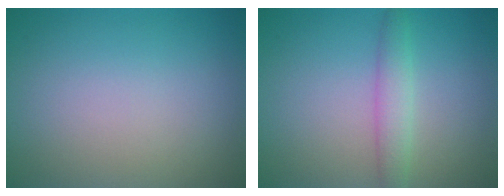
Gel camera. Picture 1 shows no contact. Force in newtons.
{"total": 2.3, "press": 2.3, "slide": 0.2}